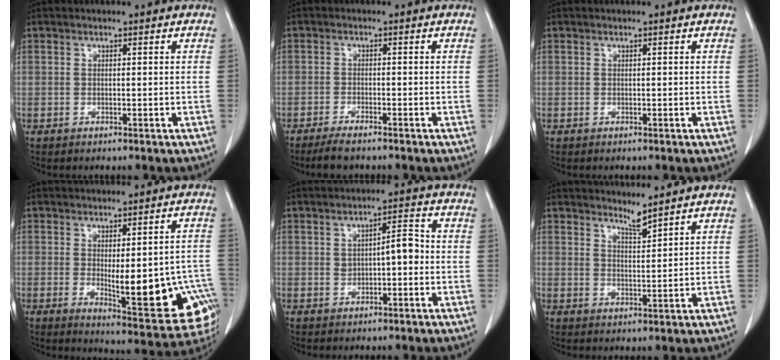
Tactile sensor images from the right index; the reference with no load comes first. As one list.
[{"total": 3.5, "force": [-3.0, 0.4, 1.8], "torque": [-0.036, -0.008, -0.052]}, {"total": 0.0}, {"total": 15.8, "force": [-3.8, 5.2, 14.4], "torque": [-0.114, 0.009, -0.027]}, {"total": 4.2, "force": [-0.1, 1.5, 3.9], "torque": [-0.058, 0.021, 0.004]}, {"total": 2.4, "force": [2.3, -0.5, 0.5], "torque": [-0.009, -0.011, 0.046]}]